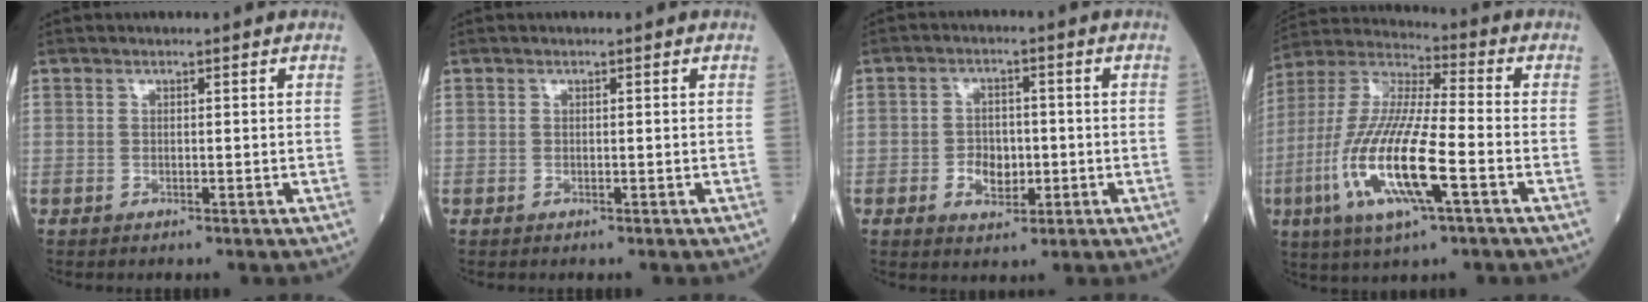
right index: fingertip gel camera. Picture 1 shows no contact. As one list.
[{"total": 0.0}, {"total": 4.8, "force": [-1.2, 3.2, 3.3], "torque": [-0.051, 0.004, -0.016]}, {"total": 17.6, "force": [-5.4, 2.7, 16.5], "torque": [-0.352, -0.018, -0.101]}]